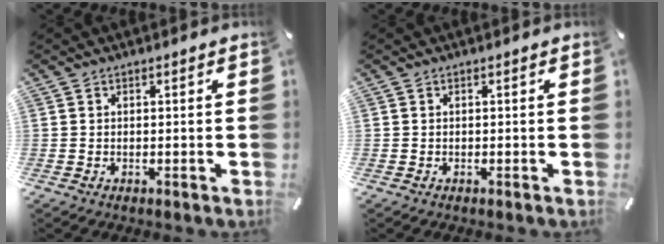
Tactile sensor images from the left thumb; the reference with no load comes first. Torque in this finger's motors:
{"motor_torque": [-0.07, 0.07, -0.02, -0.02, 0.00]}